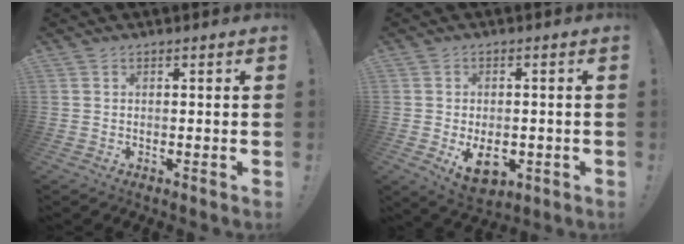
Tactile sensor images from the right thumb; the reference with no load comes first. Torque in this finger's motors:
{"motor_torque": [0.07, 0.29, -0.11, 0.18, 0.07]}